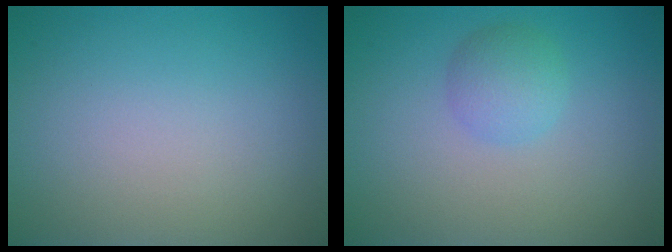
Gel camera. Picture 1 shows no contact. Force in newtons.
{"total": 2.2, "press": 2.2, "slide": 0.0}